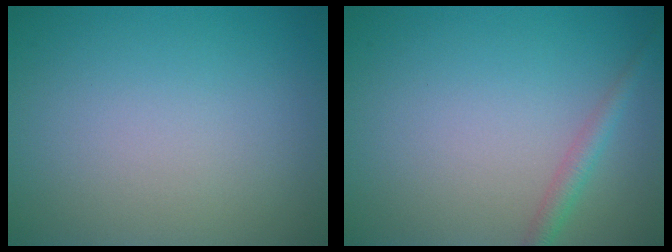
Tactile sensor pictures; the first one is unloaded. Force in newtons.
{"total": 1.7, "press": 1.7, "slide": 0.1}